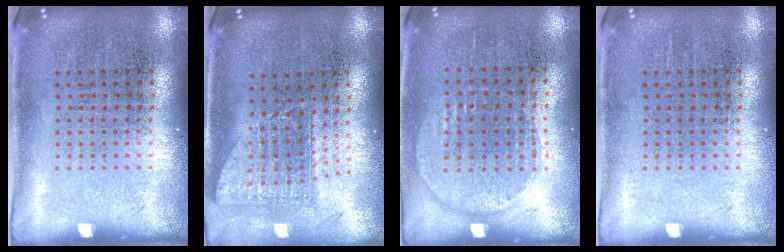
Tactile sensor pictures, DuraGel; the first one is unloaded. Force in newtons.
{"total": 1.7, "press": 1.3, "slide": 1.1}
{"total": 0.9, "press": 0.8, "slide": 0.4}
{"total": 0.0}